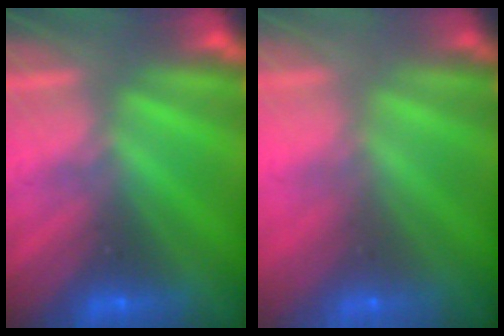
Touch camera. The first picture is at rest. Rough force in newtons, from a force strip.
{"total": 8.4}